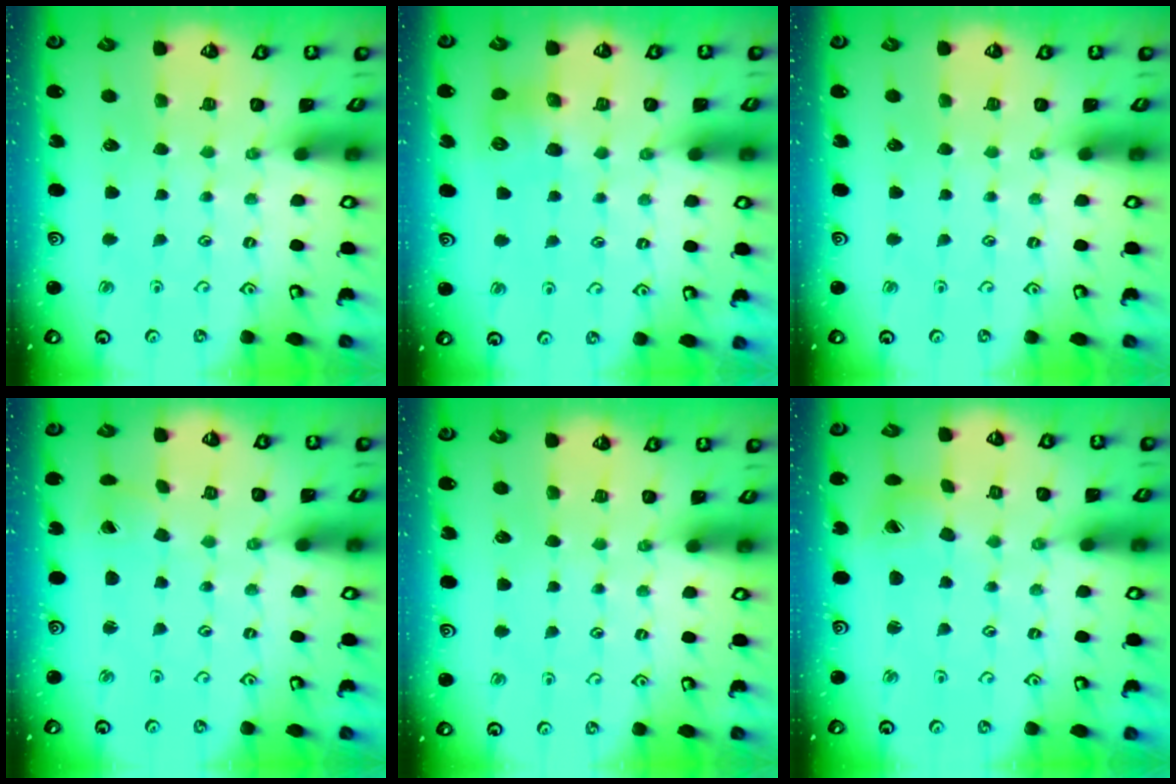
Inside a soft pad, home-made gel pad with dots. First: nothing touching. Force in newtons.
{"total": 7.1, "press": 7.1, "slide": 0.3}
{"total": 0.0}
{"total": 0.6, "press": 0.6, "slide": 0.0}
{"total": 0.0}
{"total": 4.2, "press": 4.1, "slide": 0.5}